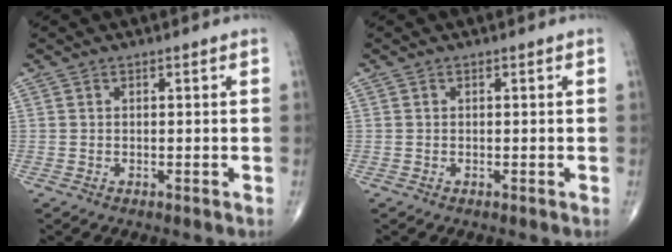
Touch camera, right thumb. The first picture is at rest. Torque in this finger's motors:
{"motor_torque": [-0.14, 0.05, 0.24, -0.10, -0.01]}